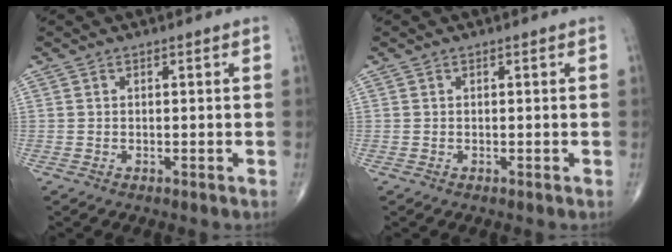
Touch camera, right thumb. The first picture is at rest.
{"total": 0.0}